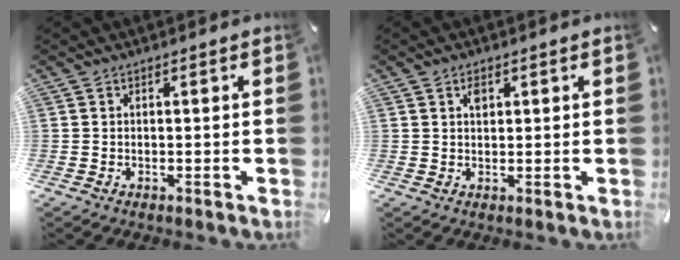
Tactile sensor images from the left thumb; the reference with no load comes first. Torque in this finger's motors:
{"motor_torque": [0.62, 0.37, 0.29, -0.38, 0.18]}